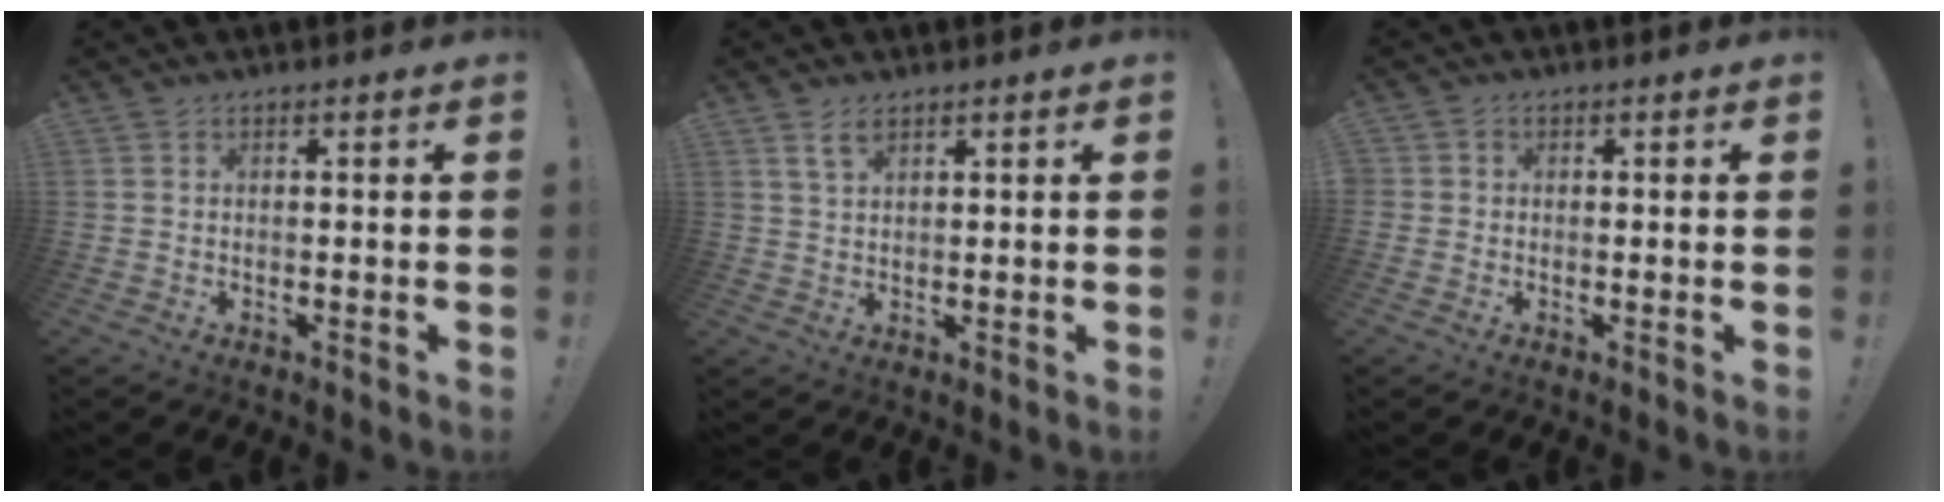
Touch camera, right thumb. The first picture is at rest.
{"total": 3.3, "force": [2.0, 1.3, 2.3], "torque": [-0.039, -0.005, 0.035]}
{"total": 1.1, "force": [-0.2, 1.1, 0.4], "torque": [-0.014, 0.006, -0.002]}